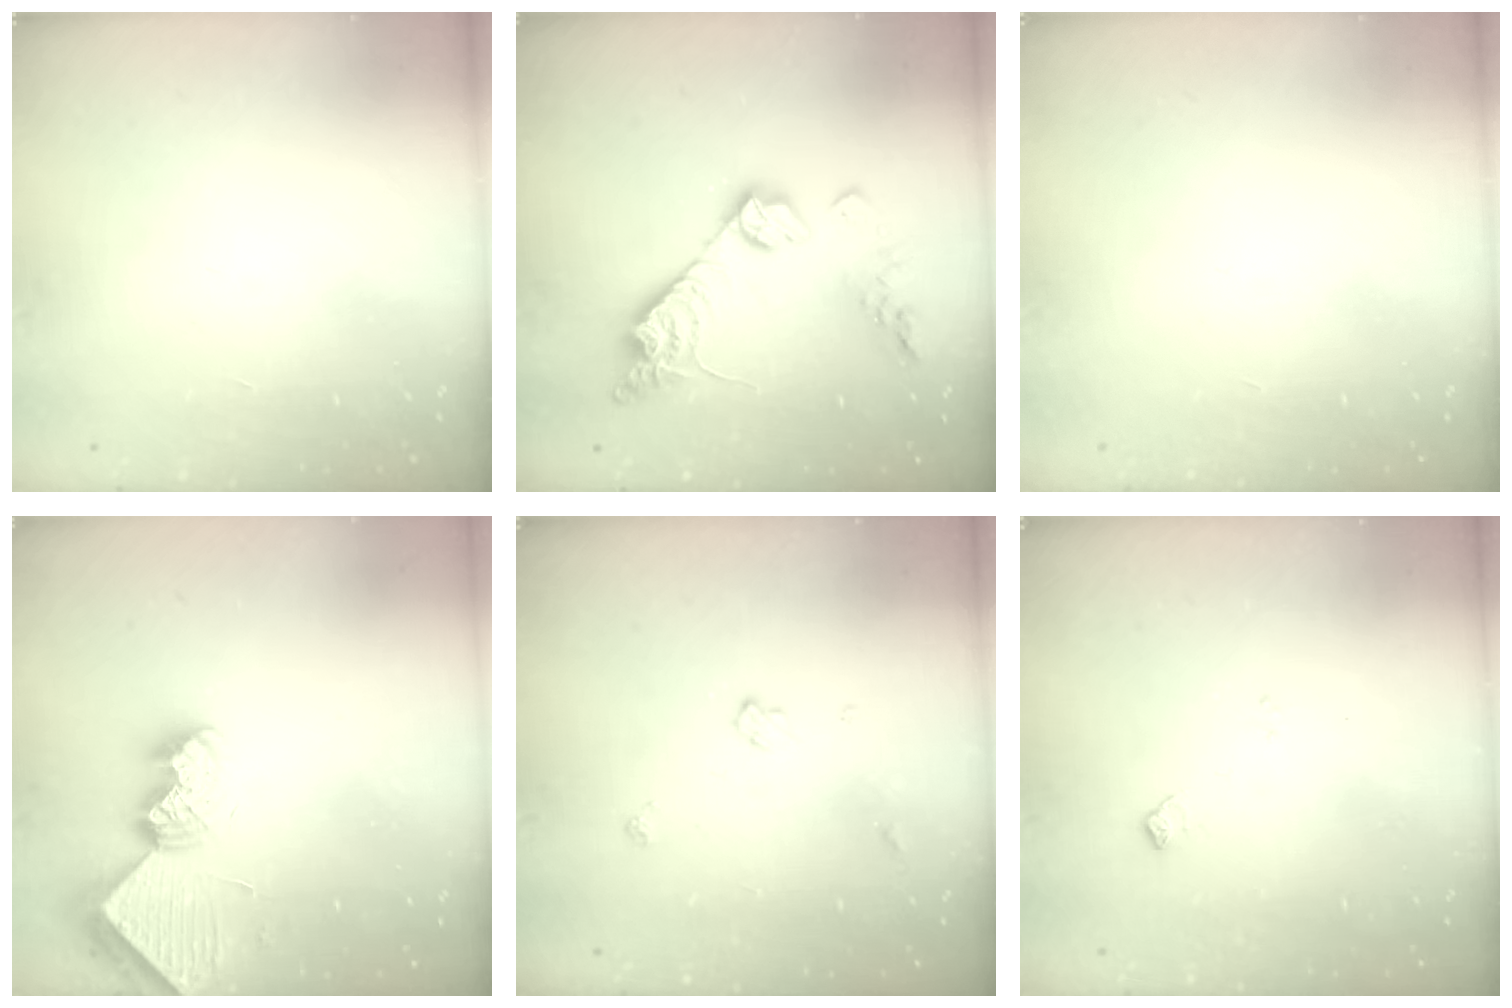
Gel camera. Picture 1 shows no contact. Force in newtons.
{"total": 13.5, "press": 13.5, "slide": 0.7}
{"total": 0.0}
{"total": 10.8, "press": 10.7, "slide": 1.2}
{"total": 4.5, "press": 4.5, "slide": 0.5}
{"total": 5.6, "press": 5.5, "slide": 0.9}